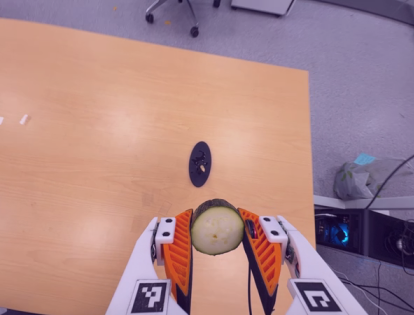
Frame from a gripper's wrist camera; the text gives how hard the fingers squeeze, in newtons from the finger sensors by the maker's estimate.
{"total": 9.2, "left": 8.5, "right": 9.8}